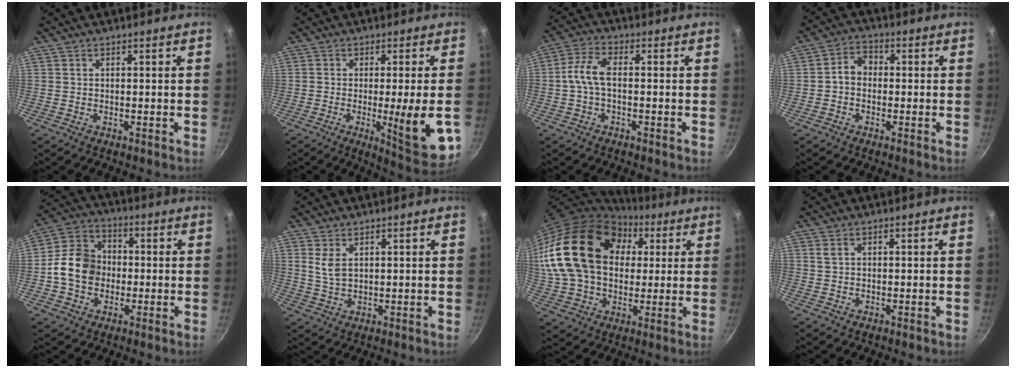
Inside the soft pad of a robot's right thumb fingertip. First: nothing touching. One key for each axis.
{"total": 12.4, "fx": -2.4, "fy": 1.8, "fz": 12.1, "tx": -0.161, "ty": -0.009, "tz": -0.027}
{"total": 6.1, "fx": -0.5, "fy": 2.8, "fz": 5.4, "tx": -0.122, "ty": 0.025, "tz": -0.019}
{"total": 4.6, "fx": -0.4, "fy": 3.7, "fz": 2.7, "tx": -0.028, "ty": 0.016, "tz": -0.020}
{"total": 11.6, "fx": -1.1, "fy": 9.5, "fz": 6.6, "tx": -0.089, "ty": 0.024, "tz": -0.038}
{"total": 4.0, "fx": 1.7, "fy": 2.1, "fz": 2.9, "tx": -0.054, "ty": -0.015, "tz": 0.038}
{"total": 27.7, "fx": 6.5, "fy": 19.6, "fz": 18.4, "tx": -0.345, "ty": 0.027, "tz": 0.117}
{"total": 1.2, "fx": 0.6, "fy": 0.7, "fz": 0.8, "tx": -0.017, "ty": 0.001, "tz": 0.014}